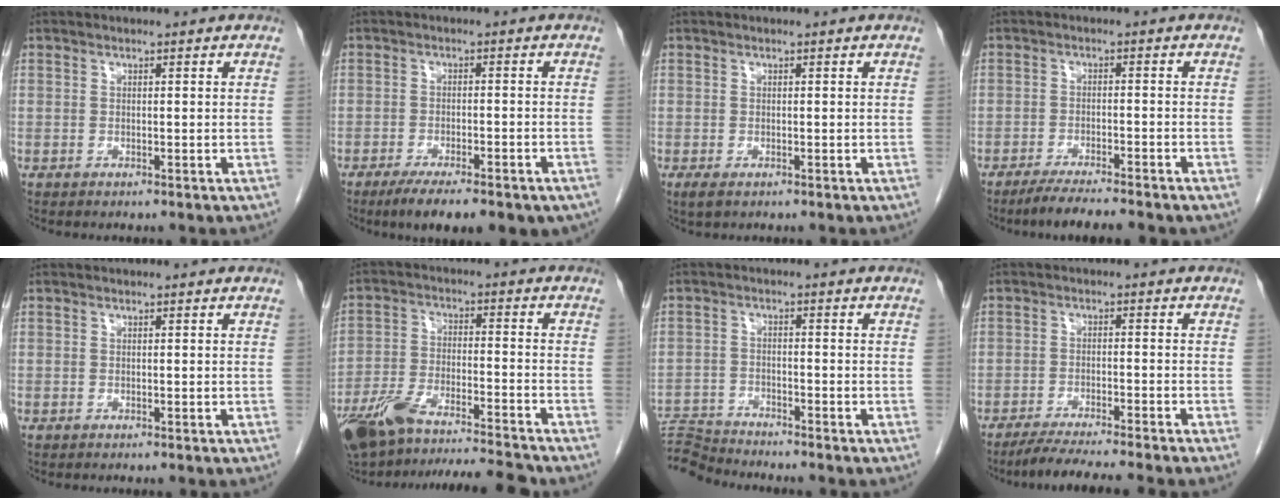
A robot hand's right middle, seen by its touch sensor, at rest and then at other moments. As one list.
[{"total": 12.3, "force": [-8.8, 3.4, 8.0], "torque": [-0.097, -0.009, -0.122]}, {"total": 1.5, "force": [-0.8, 0.7, 1.0], "torque": [-0.022, -0.004, -0.008]}, {"total": 7.5, "force": [-6.4, 0.4, 4.0], "torque": [-0.059, -0.016, -0.099]}, {"total": 0.0}, {"total": 15.6, "force": [-13.9, 0.9, 7.1], "torque": [-0.143, 0.004, -0.234]}, {"total": 6.8, "force": [-6.7, -1.1, -0.2], "torque": [0.001, 0.000, -0.122]}, {"total": 8.7, "force": [-7.6, -1.1, 4.2], "torque": [-0.053, -0.022, -0.120]}]